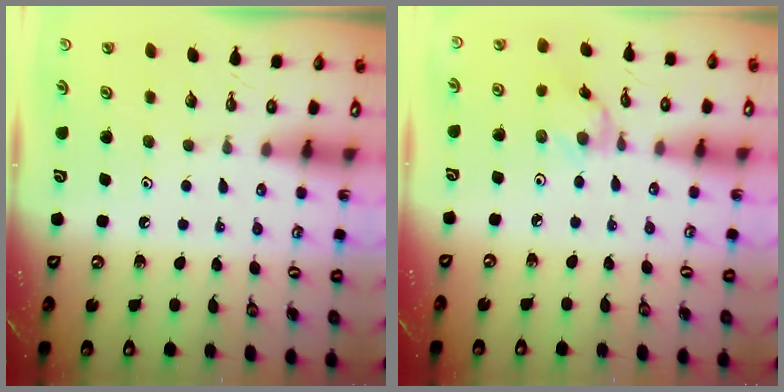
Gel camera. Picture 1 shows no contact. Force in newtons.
{"total": 2.4, "press": 2.4, "slide": 0.1}